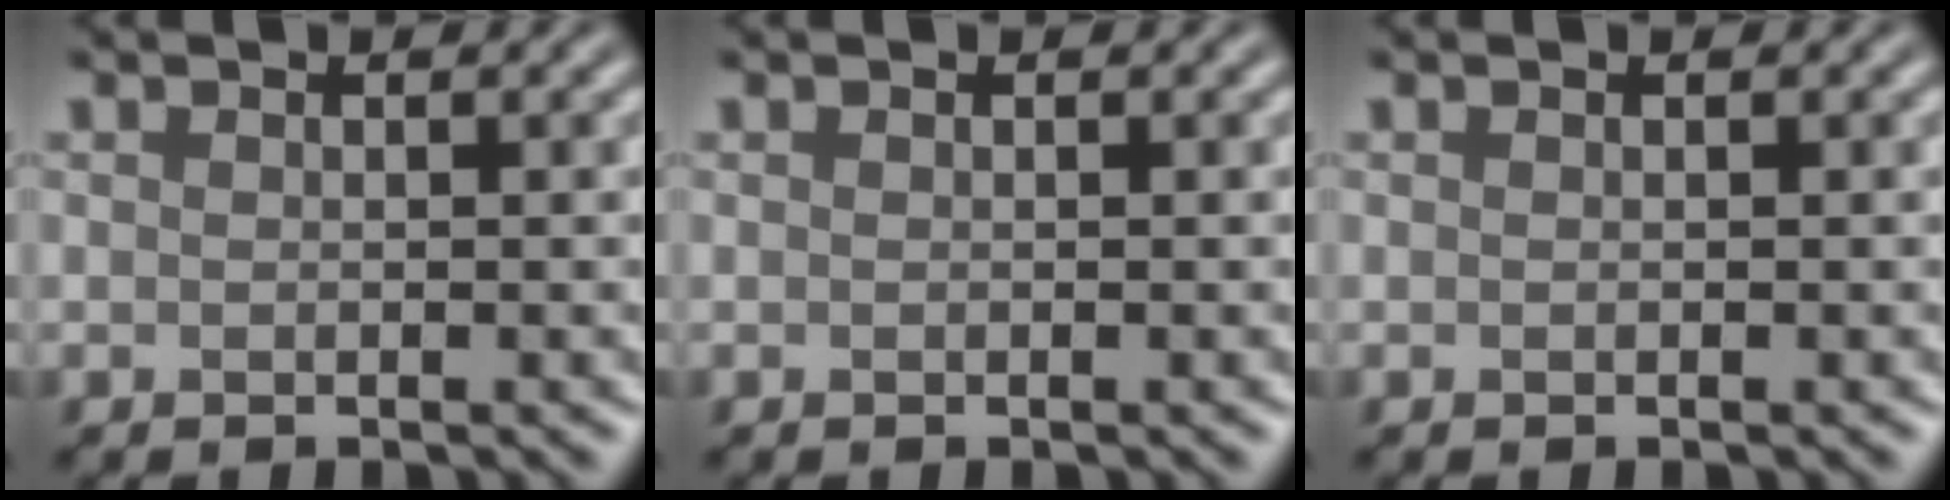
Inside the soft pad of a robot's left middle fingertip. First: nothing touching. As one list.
[{"total": 0.0}, {"total": 0.0}]